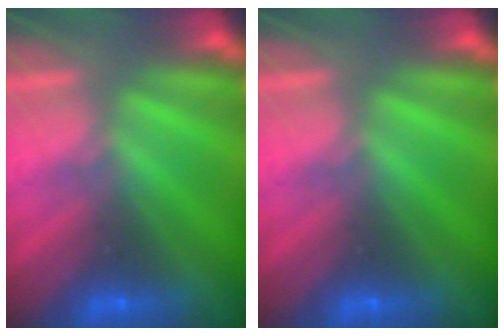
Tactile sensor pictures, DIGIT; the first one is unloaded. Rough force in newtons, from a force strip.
{"total": 0.0}